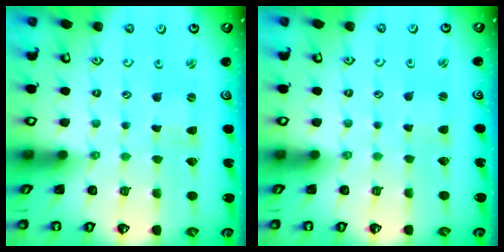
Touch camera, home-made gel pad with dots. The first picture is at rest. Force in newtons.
{"total": 1.5, "press": 1.4, "slide": 0.2}